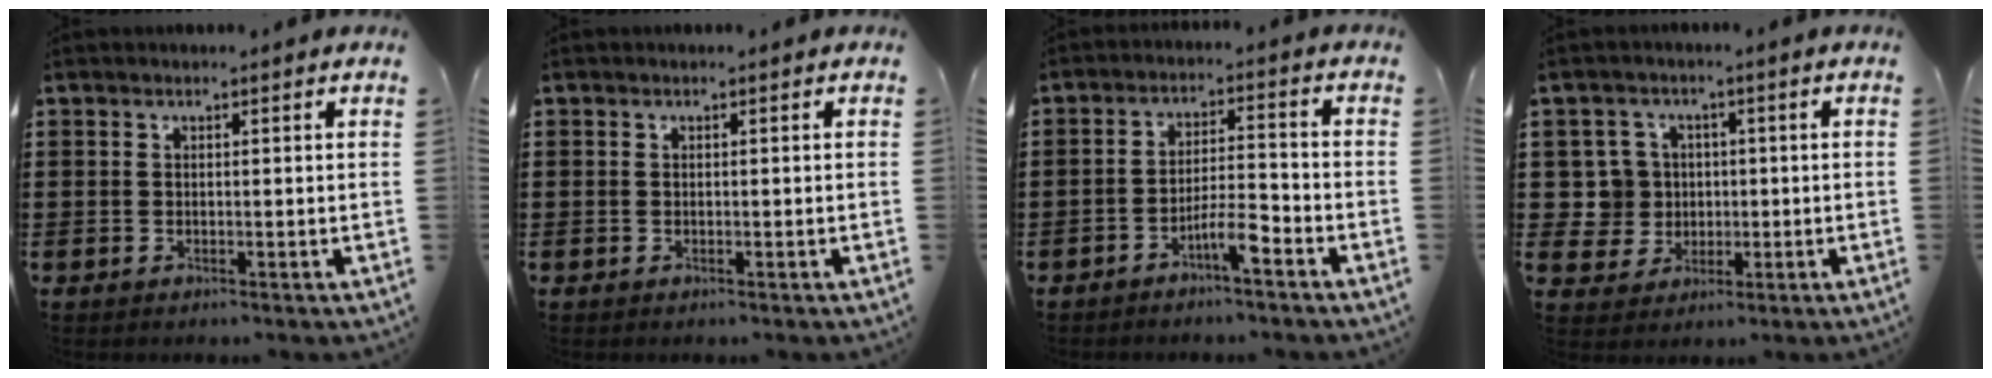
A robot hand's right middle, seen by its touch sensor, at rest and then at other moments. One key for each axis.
{"total": 0.0}
{"total": 5.2, "fx": -3.5, "fy": 0.8, "fz": 3.8, "tx": -0.079, "ty": 0.002, "tz": -0.068}
{"total": 6.3, "fx": 0.3, "fy": 6.2, "fz": 1.4, "tx": -0.055, "ty": 0.018, "tz": 0.009}